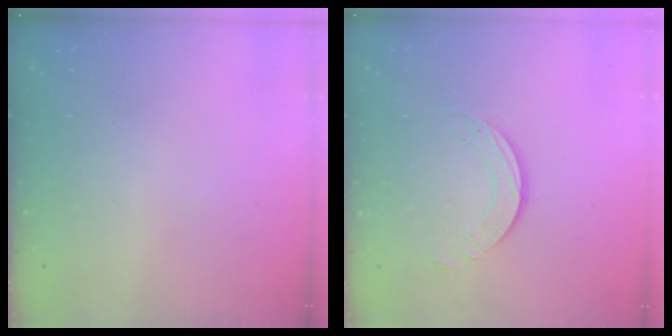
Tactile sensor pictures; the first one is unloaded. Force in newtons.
{"total": 4.3, "press": 4.3, "slide": 0.1}